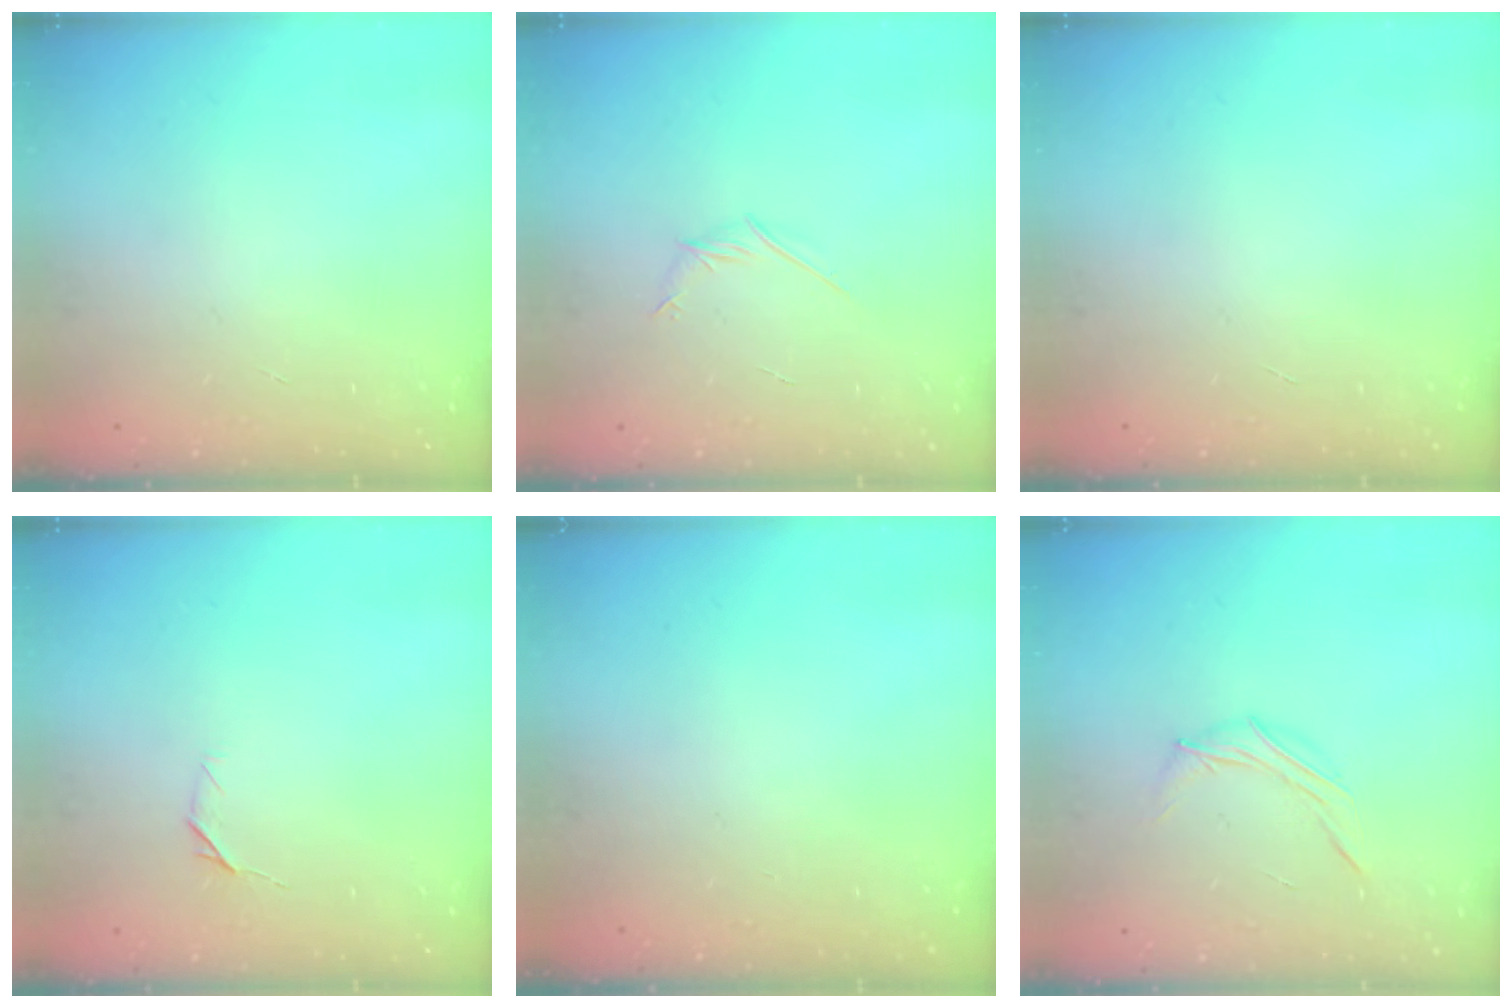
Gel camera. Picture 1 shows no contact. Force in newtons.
{"total": 3.2, "press": 3.0, "slide": 0.9}
{"total": 0.0}
{"total": 4.0, "press": 3.9, "slide": 1.0}
{"total": 0.0}
{"total": 4.9, "press": 4.8, "slide": 1.3}